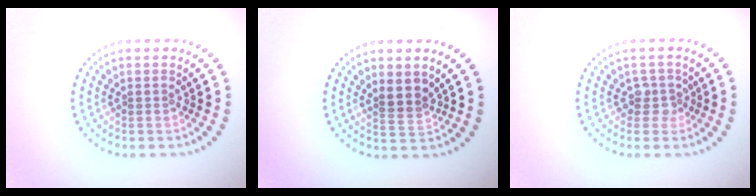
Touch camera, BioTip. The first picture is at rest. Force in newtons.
{"total": 1.8, "press": 1.4, "slide": 1.1}
{"total": 1.8, "press": 1.3, "slide": 1.2}